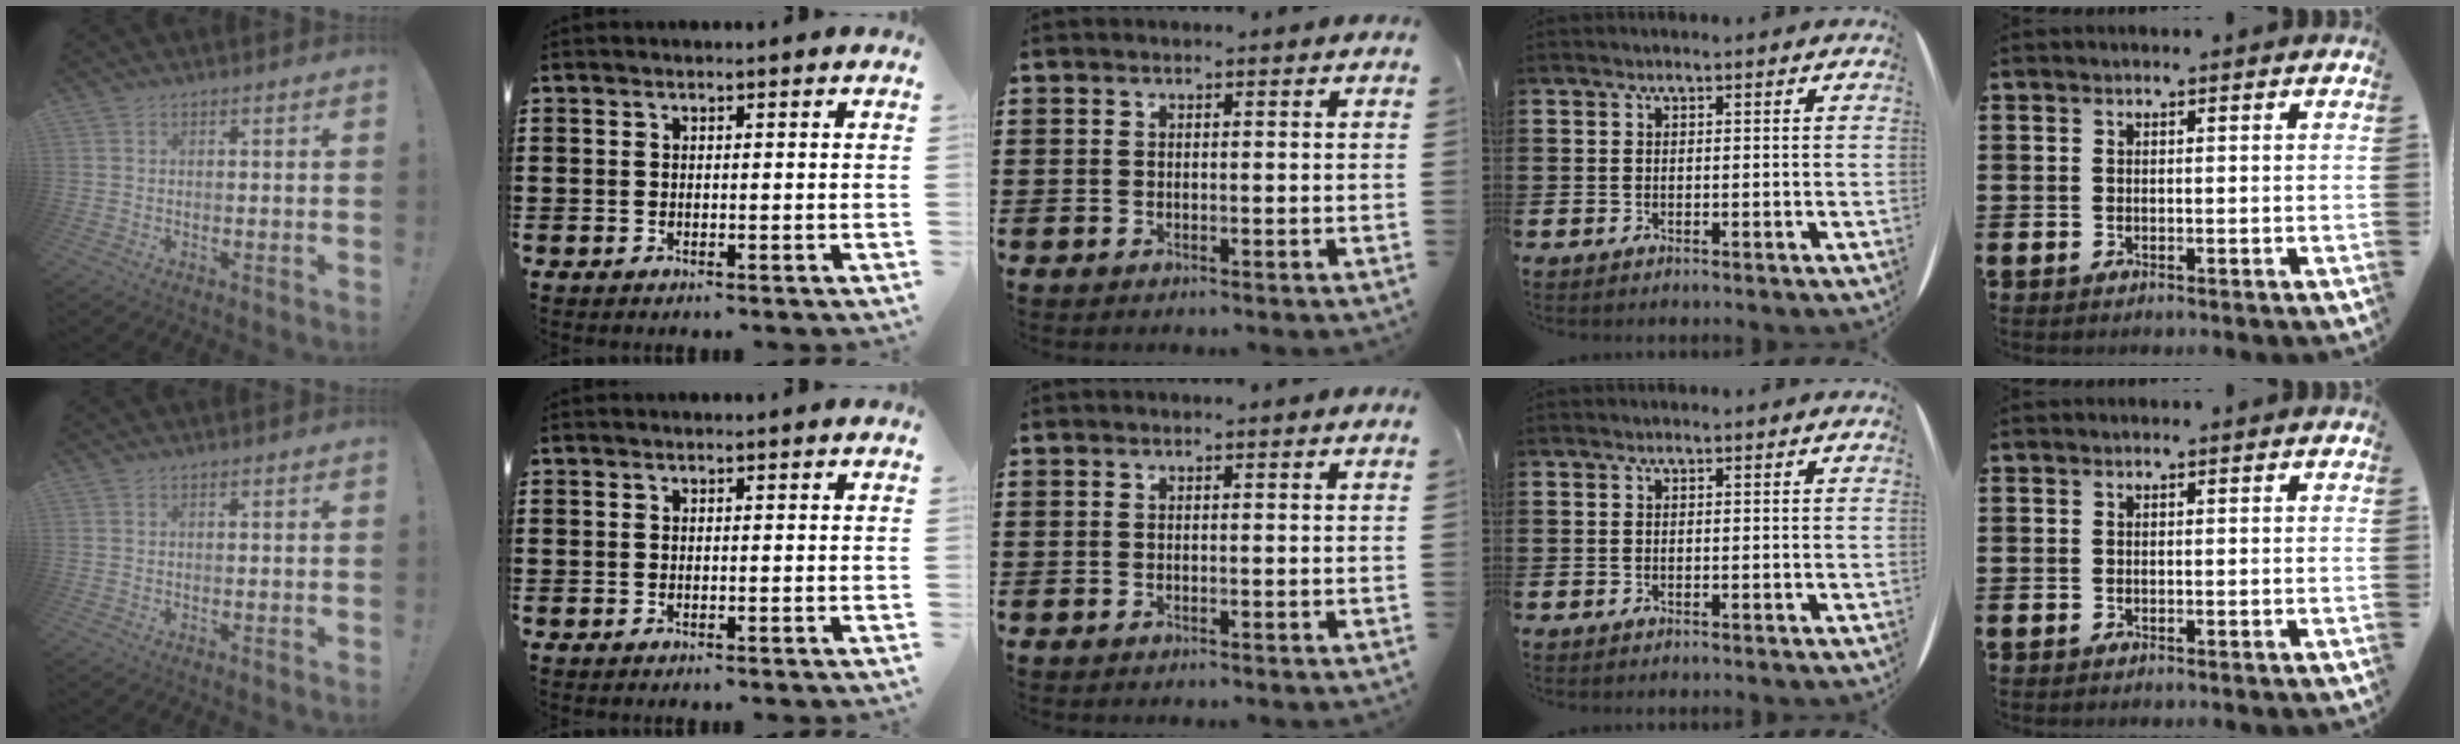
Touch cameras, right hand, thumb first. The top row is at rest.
{}